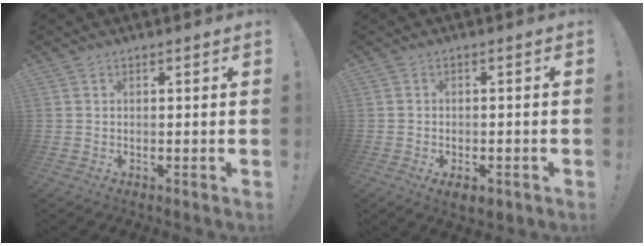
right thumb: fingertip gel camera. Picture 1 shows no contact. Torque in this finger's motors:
{"motor_torque": [0.41, 0.57, 0.03, 0.06, 0.20]}